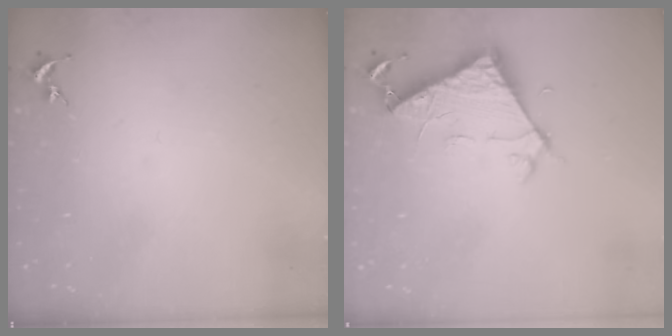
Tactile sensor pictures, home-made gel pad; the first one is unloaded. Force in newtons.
{"total": 6.5, "press": 6.5, "slide": 0.5}